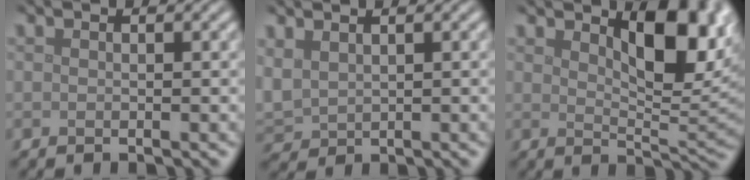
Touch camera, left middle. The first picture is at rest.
{"total": 2.2, "force": [1.2, 1.4, 1.2], "torque": [-0.039, 0.002, 0.031]}
{"total": 7.6, "force": [3.0, 3.4, 6.1], "torque": [-0.089, -0.006, 0.046]}